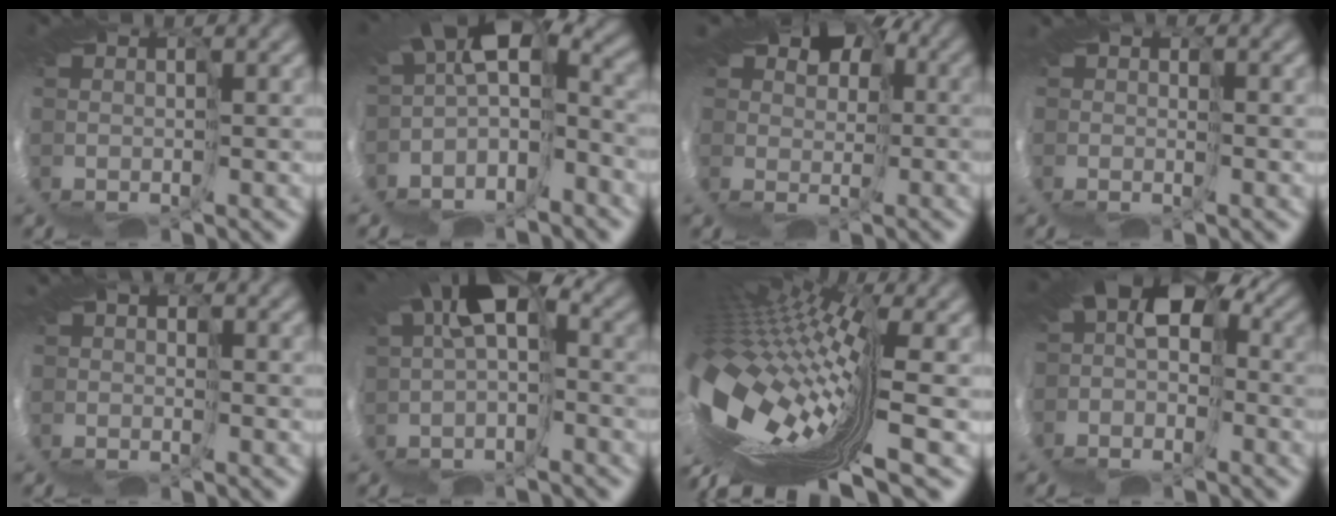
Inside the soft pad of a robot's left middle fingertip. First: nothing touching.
{"total": 6.6, "force": [-3.0, 2.4, 5.3], "torque": [-0.105, -0.016, -0.027]}
{"total": 11.3, "force": [0.6, 9.8, 5.6], "torque": [-0.118, -0.025, 0.016]}
{"total": 1.1, "force": [-0.8, 0.6, 0.3], "torque": [0.013, 0.001, -0.013]}
{"total": 1.0, "force": [-1.0, 0.0, -0.2], "torque": [0.026, 0.001, -0.017]}
{"total": 5.8, "force": [-0.4, 2.2, 5.3], "torque": [-0.078, -0.007, -0.001]}
{"total": 12.6, "force": [-1.7, 3.2, 12.1], "torque": [-0.233, -0.029, -0.025]}
{"total": 6.5, "force": [-1.4, 5.0, 3.9], "torque": [-0.056, -0.012, -0.016]}